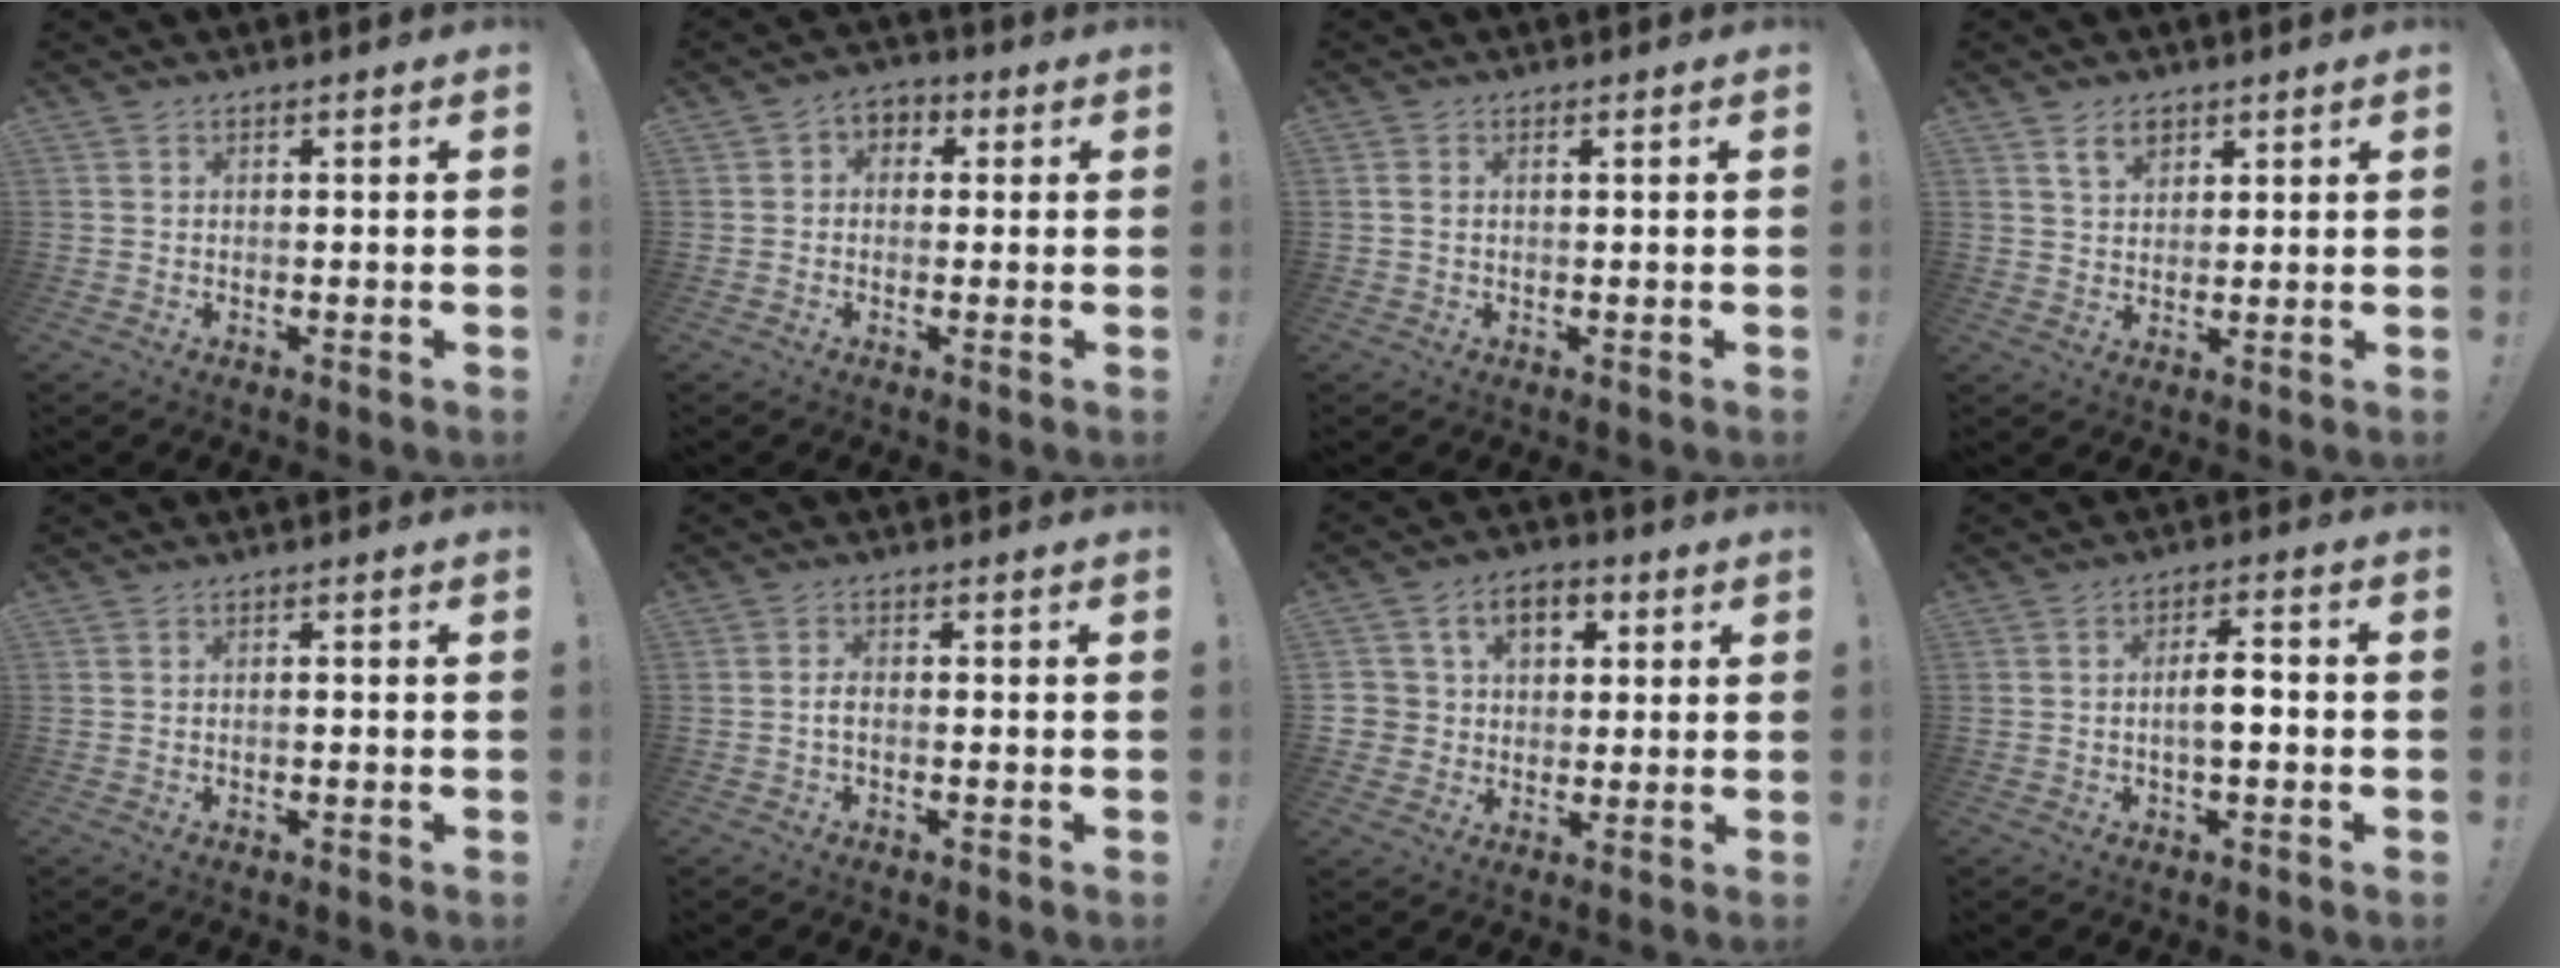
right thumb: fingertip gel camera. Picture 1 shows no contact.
{"total": 4.2, "force": [-0.8, 3.7, 1.9], "torque": [-0.024, 0.015, -0.013]}
{"total": 1.2, "force": [0.4, 0.6, 0.9], "torque": [-0.026, 0.006, 0.009]}
{"total": 5.8, "force": [3.4, 3.8, 2.7], "torque": [-0.036, -0.010, 0.061]}
{"total": 0.8, "force": [-0.5, -0.2, 0.6], "torque": [-0.012, -0.001, -0.009]}
{"total": 2.3, "force": [-0.7, 0.8, 2.0], "torque": [-0.043, 0.002, -0.015]}
{"total": 8.9, "force": [2.8, 7.5, 4.0], "torque": [-0.060, -0.007, 0.056]}
{"total": 5.8, "force": [-1.1, 1.9, 5.4], "torque": [-0.093, 0.007, -0.024]}